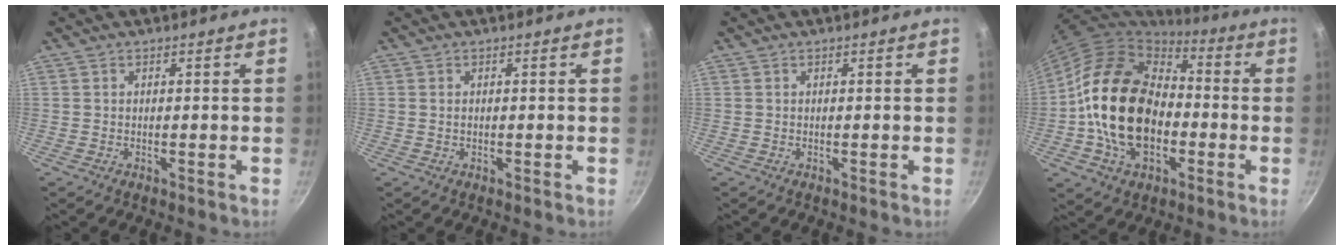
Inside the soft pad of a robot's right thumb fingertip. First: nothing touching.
{"total": 0.6, "force": [0.0, 0.5, 0.4], "torque": [-0.005, 0.002, 0.001]}
{"total": 0.0}
{"total": 21.5, "force": [-2.8, 15.0, 15.2], "torque": [-0.248, 0.038, -0.053]}